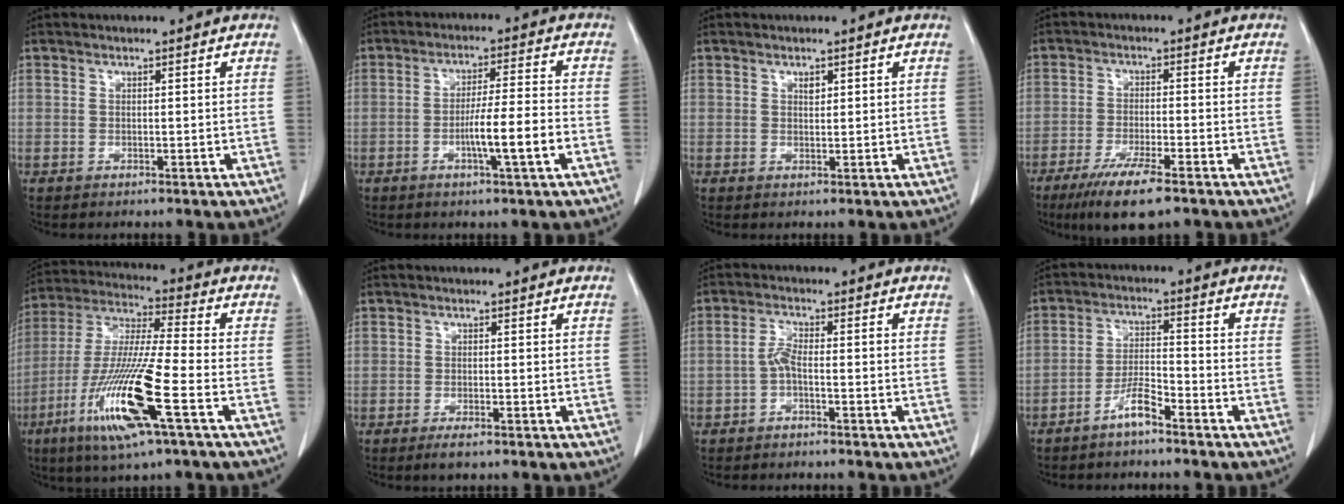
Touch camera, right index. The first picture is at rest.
{"total": 7.5, "force": [-2.5, -0.4, 7.0], "torque": [-0.120, -0.001, -0.041]}
{"total": 0.9, "force": [0.5, 0.4, 0.6], "torque": [-0.010, -0.004, 0.009]}
{"total": 8.8, "force": [-5.9, 1.1, 6.4], "torque": [-0.114, -0.021, -0.096]}
{"total": 16.8, "force": [-6.8, 0.5, 15.4], "torque": [-0.322, -0.025, -0.129]}
{"total": 1.8, "force": [-1.2, 0.3, 1.3], "torque": [-0.023, -0.003, -0.017]}
{"total": 2.6, "force": [-1.0, 0.6, 2.3], "torque": [-0.050, 0.008, -0.019]}
{"total": 4.6, "force": [-3.4, 0.5, 3.0], "torque": [-0.059, 0.005, -0.067]}